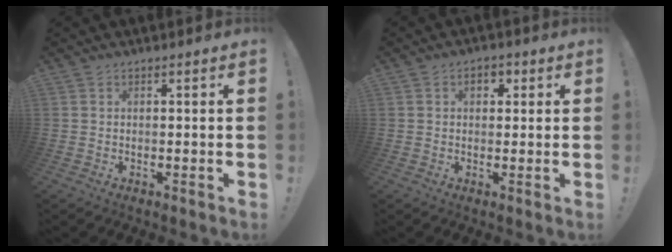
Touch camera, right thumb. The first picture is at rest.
{"total": 3.5, "force": [0.9, 2.4, 2.4], "torque": [-0.024, 0.004, 0.012]}